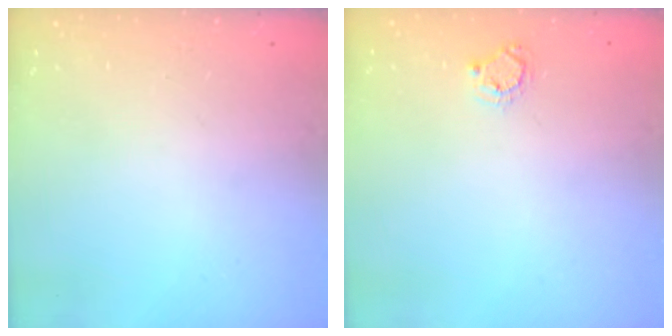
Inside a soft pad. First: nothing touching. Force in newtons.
{"total": 4.9, "press": 4.9, "slide": 0.4}